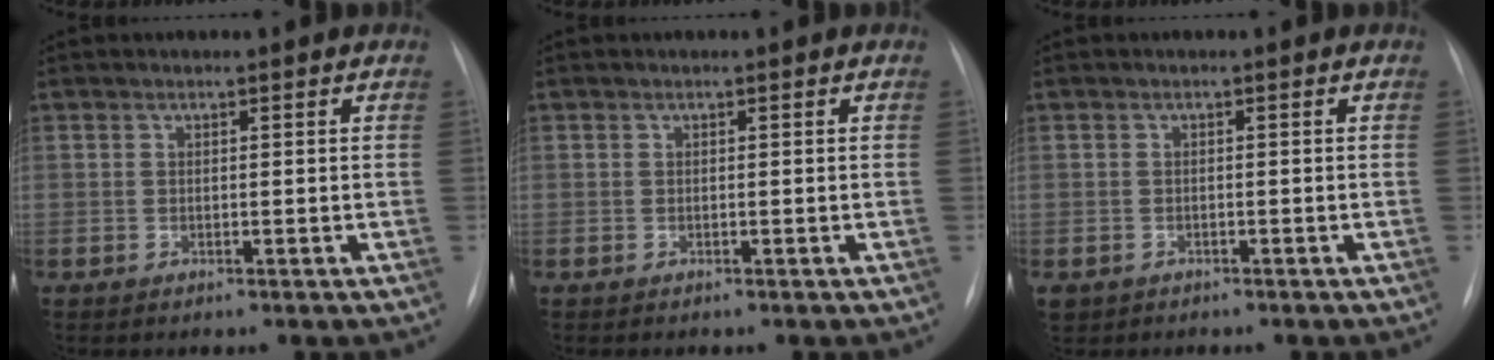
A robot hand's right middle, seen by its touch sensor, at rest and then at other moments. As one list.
[{"total": 0.0}, {"total": 2.6, "force": [-1.9, 1.8, 0.5], "torque": [-0.010, -0.002, -0.027]}]